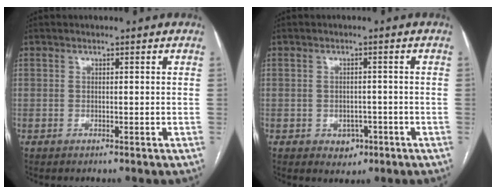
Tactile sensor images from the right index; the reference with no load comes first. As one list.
[{"total": 3.1, "force": [-1.4, 2.4, 1.4], "torque": [-0.010, 0.006, -0.010]}]